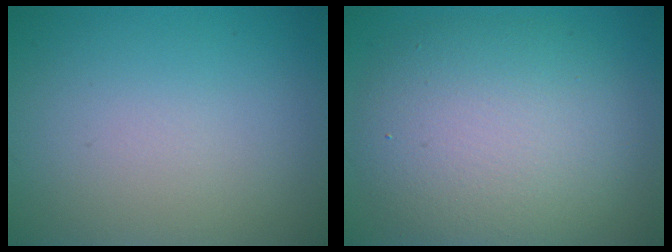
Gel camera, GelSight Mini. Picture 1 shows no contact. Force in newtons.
{"total": 8.5, "press": 8.5, "slide": 0.5}